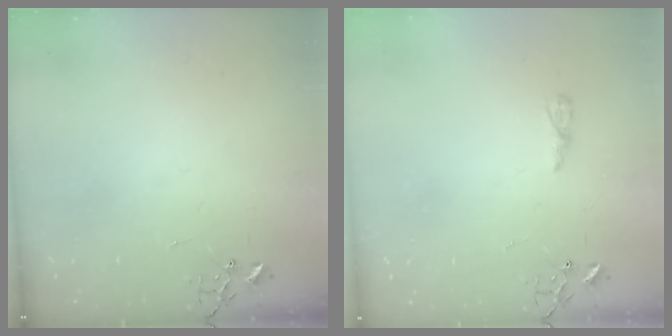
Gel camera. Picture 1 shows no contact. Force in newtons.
{"total": 3.5, "press": 3.5, "slide": 0.4}